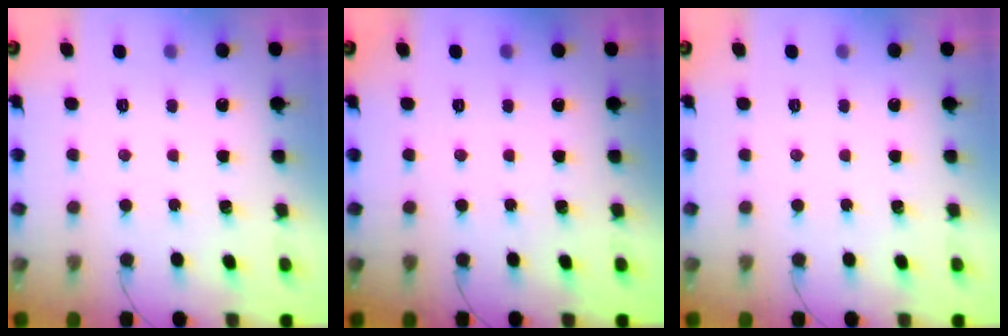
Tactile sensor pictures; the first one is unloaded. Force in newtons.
{"total": 0.0}
{"total": 0.0}